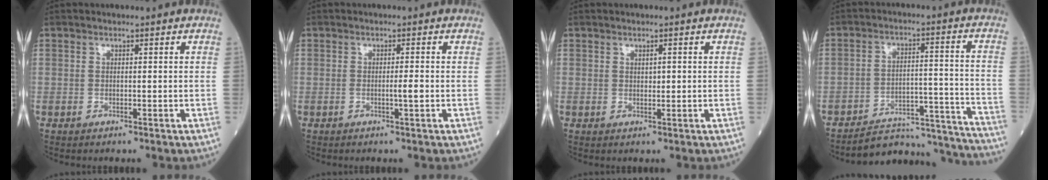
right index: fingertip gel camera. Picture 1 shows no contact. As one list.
[{"total": 1.4, "force": [-0.2, -0.1, 1.3], "torque": [-0.024, 0.000, -0.002]}, {"total": 1.0, "force": [0.3, 0.4, 0.9], "torque": [-0.014, -0.001, 0.006]}, {"total": 18.2, "force": [-18.0, 1.5, 2.8], "torque": [-0.018, 0.033, -0.243]}]